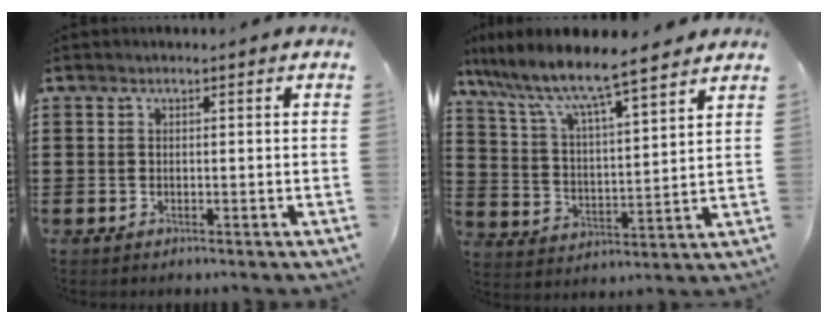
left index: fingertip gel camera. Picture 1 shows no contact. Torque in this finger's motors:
{"motor_torque": [2.14, 0.00, 0.13, -0.03]}